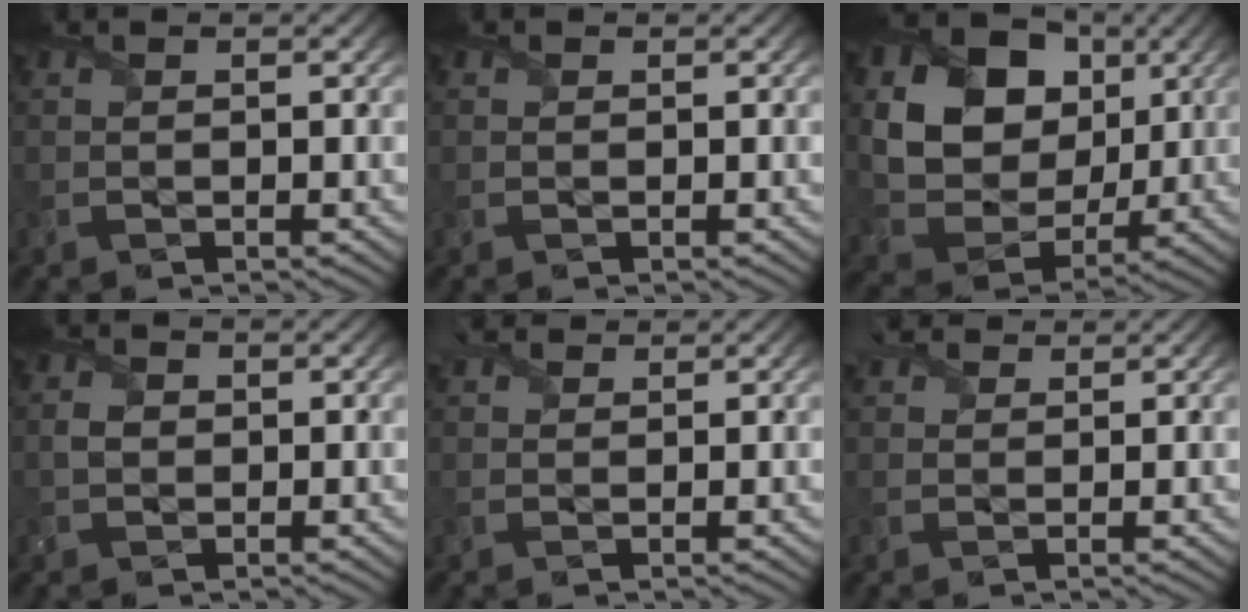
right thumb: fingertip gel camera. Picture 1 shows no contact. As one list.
[{"total": 0.0}, {"total": 15.9, "force": [4.8, 12.4, 8.7], "torque": [-0.222, 0.028, 0.106]}, {"total": 1.5, "force": [0.0, 1.3, 0.8], "torque": [-0.026, 0.000, -0.007]}, {"total": 3.0, "force": [2.5, 1.0, 1.2], "torque": [-0.032, 0.015, 0.043]}, {"total": 3.3, "force": [2.7, 1.2, 1.3], "torque": [-0.036, 0.014, 0.047]}]